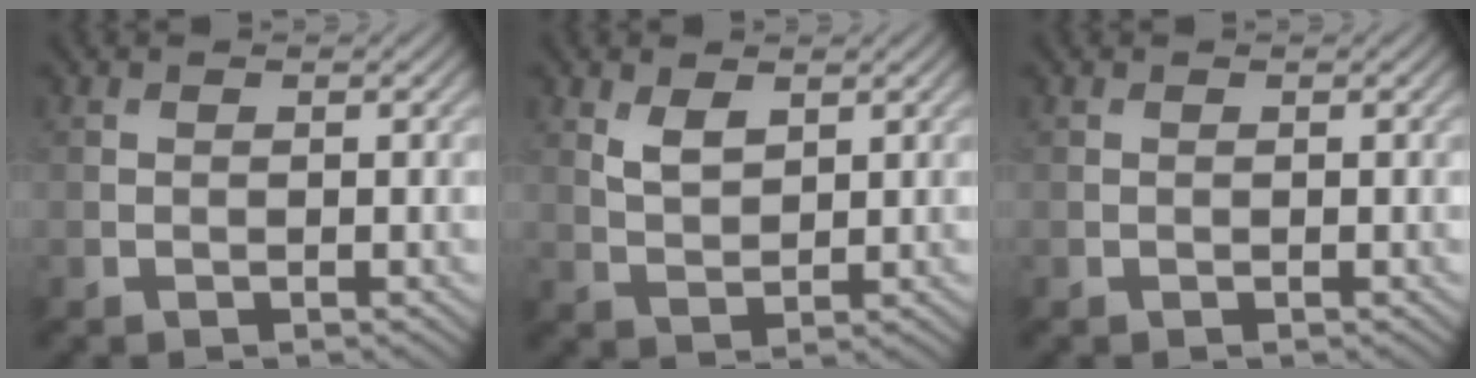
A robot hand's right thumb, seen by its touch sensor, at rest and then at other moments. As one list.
[{"total": 2.9, "force": [1.6, 1.5, 1.9], "torque": [-0.047, -0.005, 0.037]}, {"total": 0.0}]